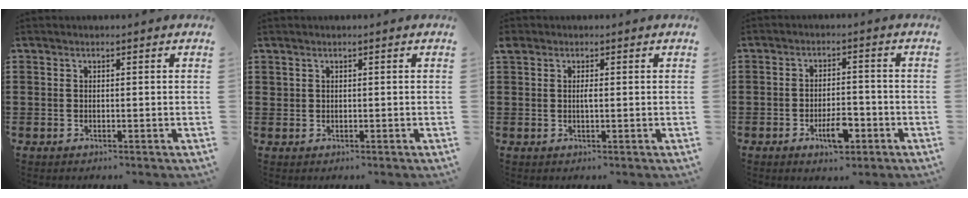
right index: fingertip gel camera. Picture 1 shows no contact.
{"total": 0.7, "force": [0.5, 0.5, 0.2], "torque": [-0.006, 0.002, 0.009]}
{"total": 1.2, "force": [0.2, 0.5, 1.1], "torque": [-0.022, 0.002, 0.002]}
{"total": 5.3, "force": [-2.5, 2.1, 4.2], "torque": [-0.072, 0.008, -0.044]}